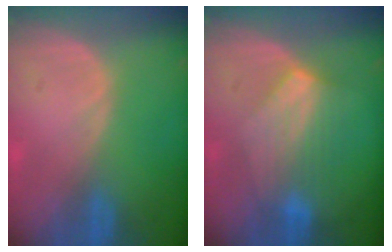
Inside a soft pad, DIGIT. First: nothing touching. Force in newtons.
{"total": 7.0, "press": 6.6, "slide": 2.3}